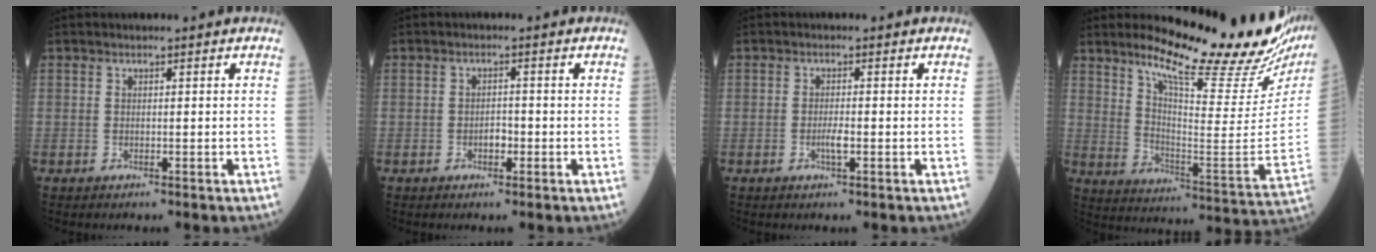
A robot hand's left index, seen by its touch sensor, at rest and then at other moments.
{"total": 1.8, "force": [-1.0, 1.0, 1.1], "torque": [-0.017, -0.001, -0.017]}
{"total": 1.9, "force": [-1.0, 0.3, 1.6], "torque": [-0.034, -0.006, -0.018]}
{"total": 23.4, "force": [19.4, 2.3, 12.8], "torque": [-0.203, -0.088, 0.263]}